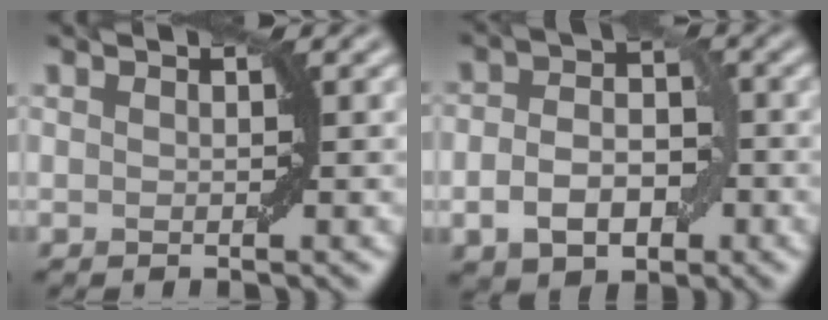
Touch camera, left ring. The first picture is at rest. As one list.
[{"total": 5.2, "force": [-1.6, 3.5, 3.6], "torque": [-0.059, 0.001, -0.031]}]